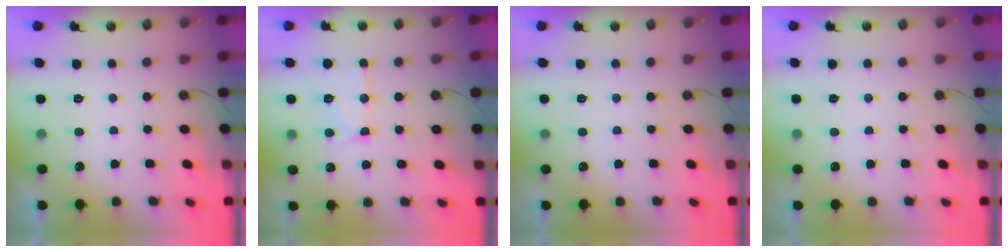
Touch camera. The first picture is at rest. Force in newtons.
{"total": 11.8, "press": 11.7, "slide": 1.1}
{"total": 3.1, "press": 3.1, "slide": 0.4}
{"total": 2.8, "press": 2.8, "slide": 0.4}